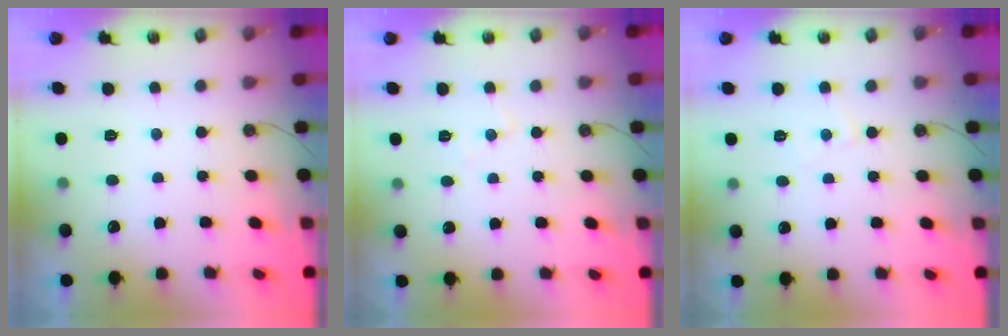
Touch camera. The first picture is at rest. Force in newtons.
{"total": 5.6, "press": 5.5, "slide": 0.6}
{"total": 4.4, "press": 4.4, "slide": 0.6}